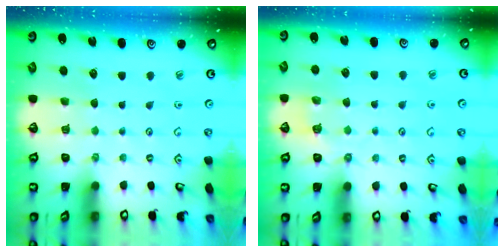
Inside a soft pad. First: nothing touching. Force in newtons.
{"total": 3.0, "press": 2.5, "slide": 1.6}